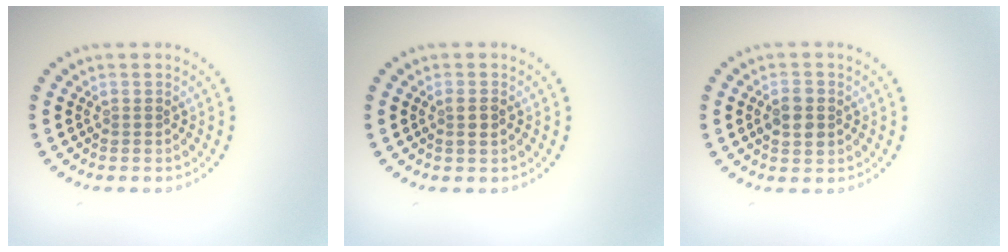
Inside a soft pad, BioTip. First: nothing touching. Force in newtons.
{"total": 1.2, "press": 1.1, "slide": 0.4}
{"total": 2.7, "press": 2.7, "slide": 0.1}